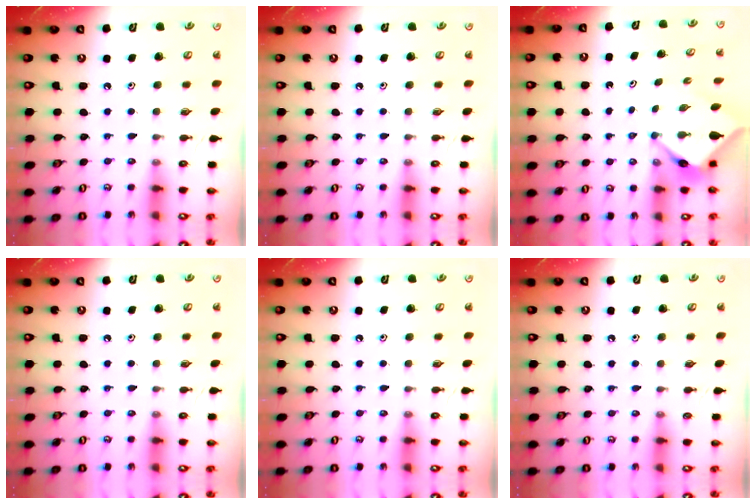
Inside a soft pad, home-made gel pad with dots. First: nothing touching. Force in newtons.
{"total": 0.0}
{"total": 3.9, "press": 3.9, "slide": 0.3}
{"total": 0.0}
{"total": 0.0}
{"total": 2.3, "press": 2.3, "slide": 0.4}